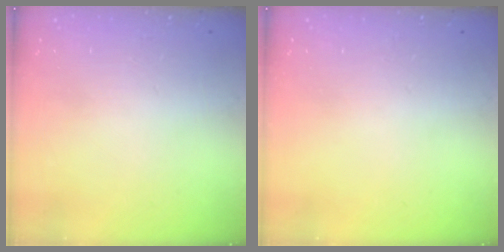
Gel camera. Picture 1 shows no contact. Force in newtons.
{"total": 0.0}